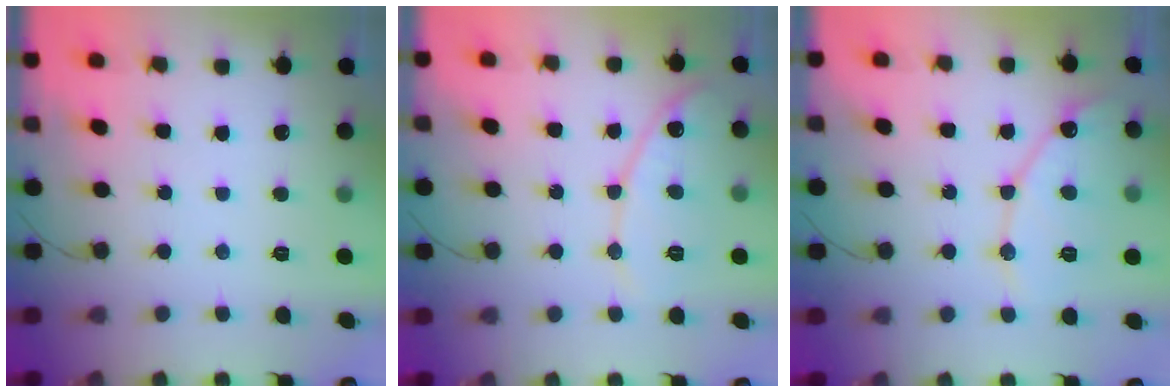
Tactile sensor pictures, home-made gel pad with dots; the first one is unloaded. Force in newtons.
{"total": 11.0, "press": 11.0, "slide": 1.0}
{"total": 11.5, "press": 11.5, "slide": 0.8}